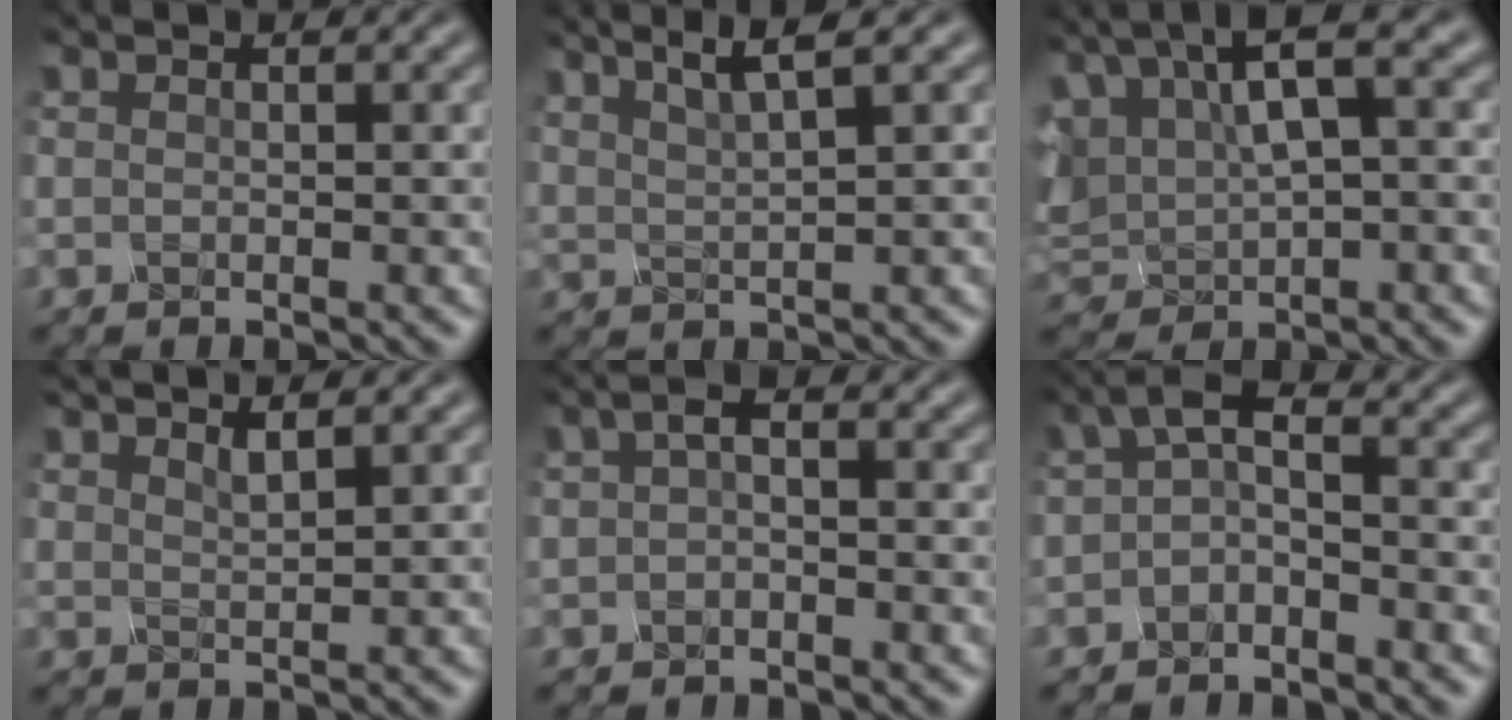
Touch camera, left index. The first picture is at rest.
{"total": 3.5, "force": [2.3, 0.5, 2.6], "torque": [-0.043, 0.010, 0.045]}
{"total": 7.4, "force": [2.8, 3.1, 6.1], "torque": [-0.137, 0.023, 0.048]}
{"total": 1.4, "force": [1.0, 0.3, 0.8], "torque": [-0.010, 0.003, 0.019]}
{"total": 1.6, "force": [-0.3, 0.9, 1.3], "torque": [-0.026, 0.011, -0.009]}
{"total": 3.0, "force": [-0.8, 1.7, 2.4], "torque": [-0.045, 0.014, -0.023]}